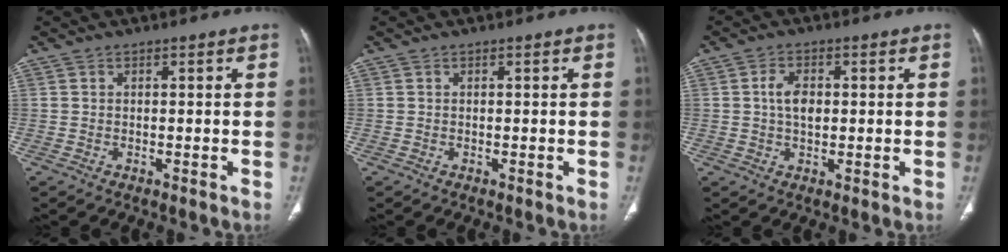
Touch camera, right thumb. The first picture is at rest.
{"total": 0.0}
{"total": 4.4, "force": [0.5, 2.7, 3.5], "torque": [-0.061, 0.002, 0.006]}